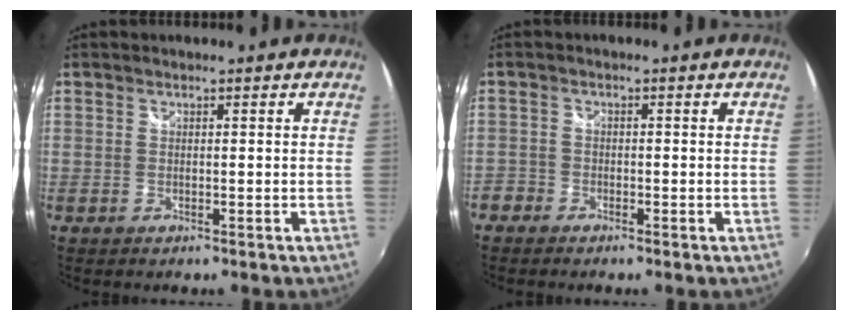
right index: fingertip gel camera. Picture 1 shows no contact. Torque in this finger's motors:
{"motor_torque": [0.07, -0.05, -0.02, 0.00]}